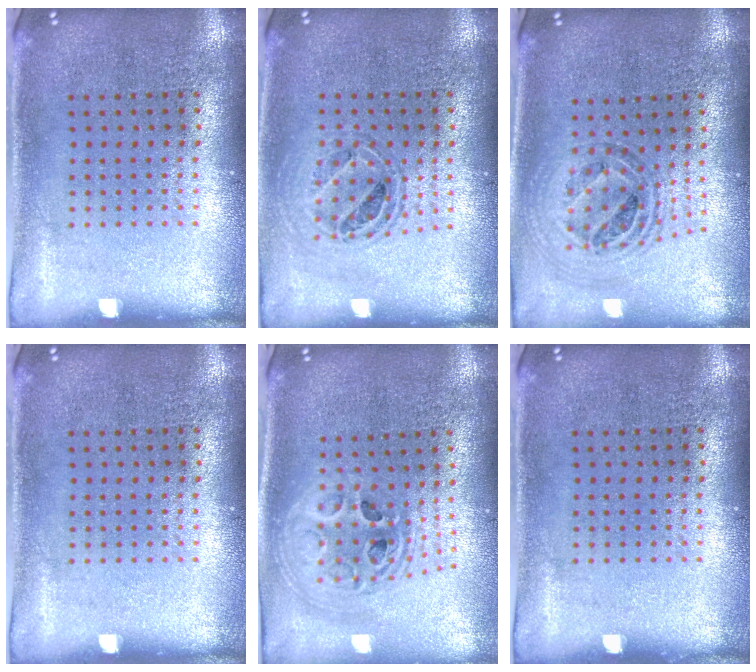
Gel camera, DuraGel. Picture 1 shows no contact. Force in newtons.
{"total": 0.7, "press": 0.7, "slide": 0.1}
{"total": 1.0, "press": 1.0, "slide": 0.2}
{"total": 0.0}
{"total": 2.4, "press": 1.8, "slide": 1.5}
{"total": 0.0}